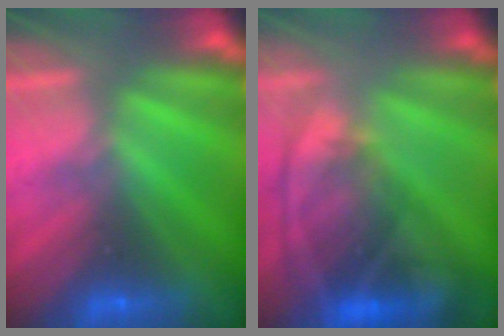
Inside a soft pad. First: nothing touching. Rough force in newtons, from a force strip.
{"total": 7.5}